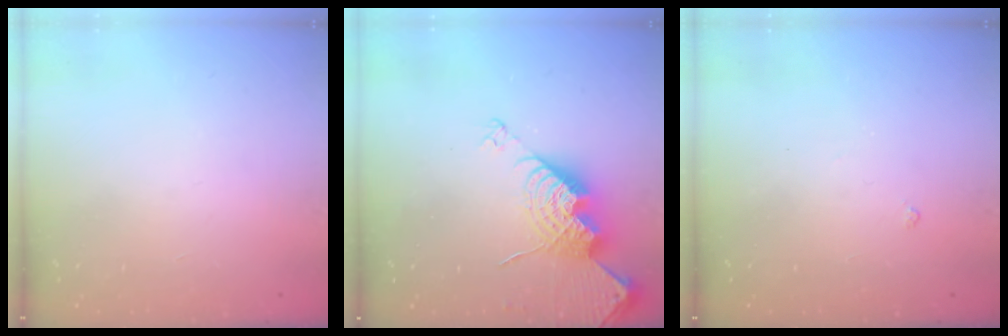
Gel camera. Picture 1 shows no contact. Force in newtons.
{"total": 14.1, "press": 14.0, "slide": 1.0}
{"total": 2.9, "press": 2.8, "slide": 0.6}